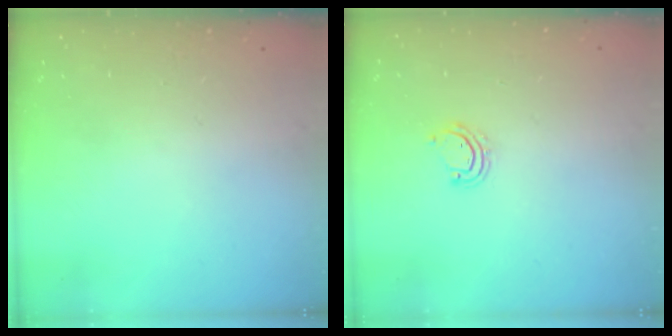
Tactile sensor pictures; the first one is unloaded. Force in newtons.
{"total": 2.7, "press": 2.7, "slide": 0.2}